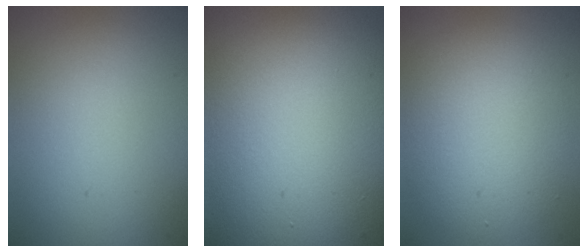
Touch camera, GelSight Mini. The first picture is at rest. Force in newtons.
{"total": 21.1, "press": 21.1, "slide": 1.4}
{"total": 5.1, "press": 5.0, "slide": 0.4}